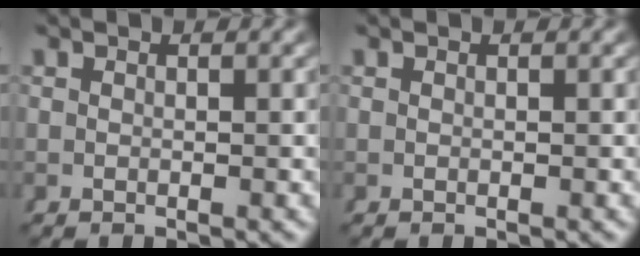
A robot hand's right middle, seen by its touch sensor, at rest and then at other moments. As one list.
[{"total": 0.0}]